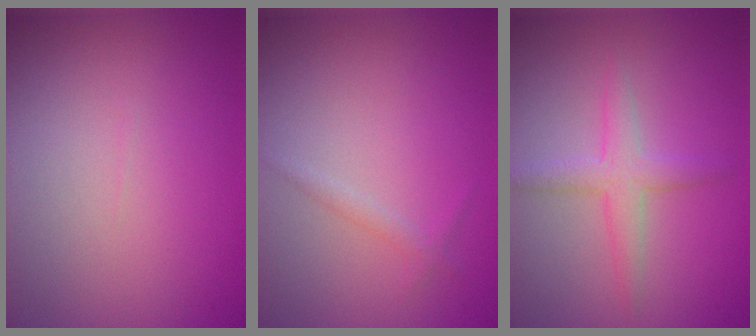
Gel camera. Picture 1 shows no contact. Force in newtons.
{"total": 0.8, "press": 0.8, "slide": 0.0}
{"total": 2.7, "press": 2.7, "slide": 0.0}